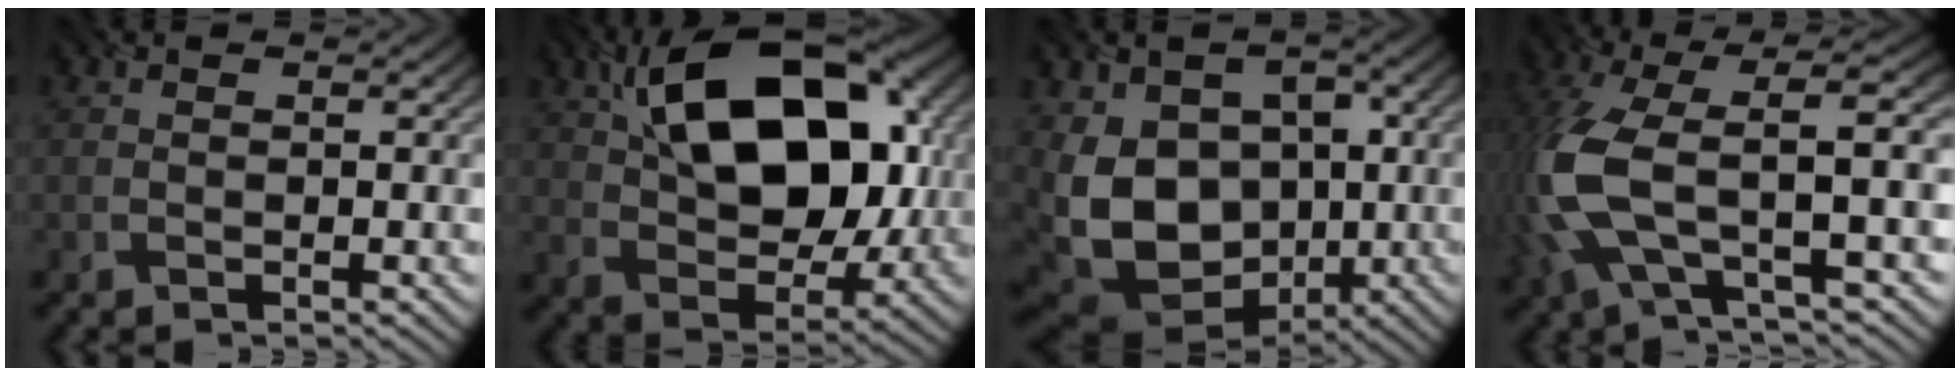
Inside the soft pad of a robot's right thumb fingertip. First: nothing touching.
{"total": 16.6, "force": [4.4, 10.1, 12.4], "torque": [-0.212, 0.023, 0.073]}
{"total": 14.3, "force": [-0.8, 10.7, 9.5], "torque": [-0.185, -0.013, 0.000]}
{"total": 11.9, "force": [-0.6, 4.5, 11.0], "torque": [-0.247, -0.006, -0.018]}